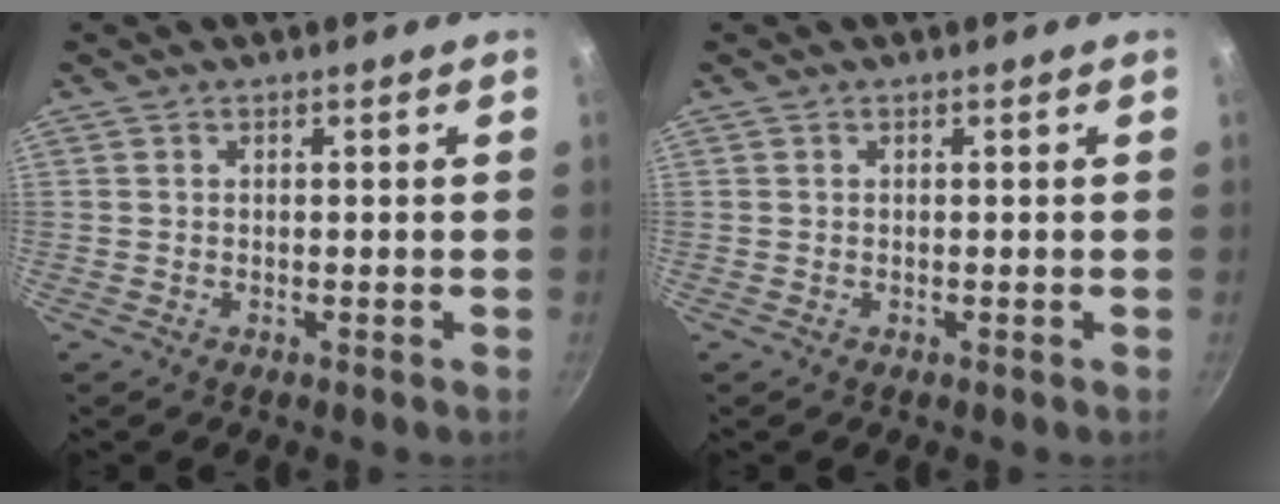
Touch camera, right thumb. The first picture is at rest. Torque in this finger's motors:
{"motor_torque": [-0.01, 0.00, 0.01, 0.00, 0.00]}